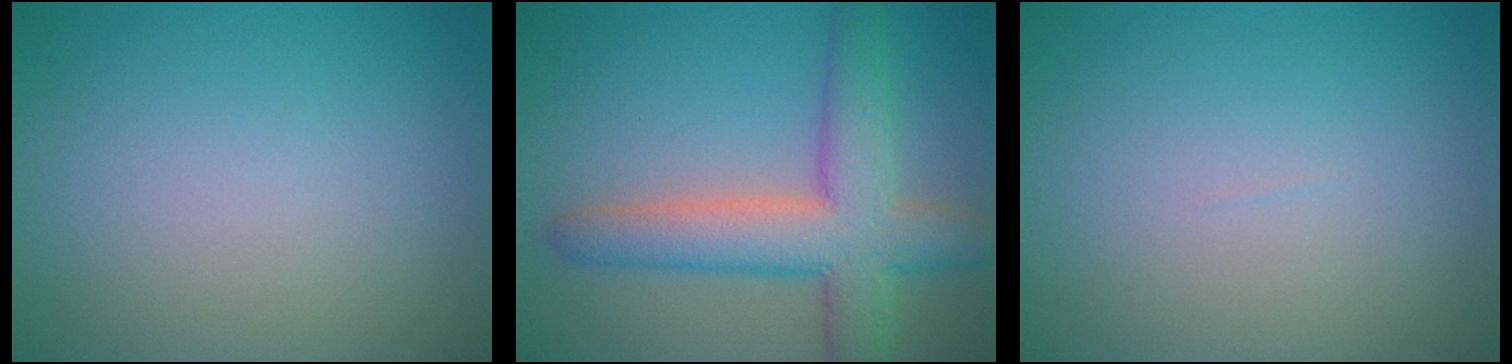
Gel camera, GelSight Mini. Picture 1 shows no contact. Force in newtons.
{"total": 7.5, "press": 7.4, "slide": 0.3}
{"total": 0.0}